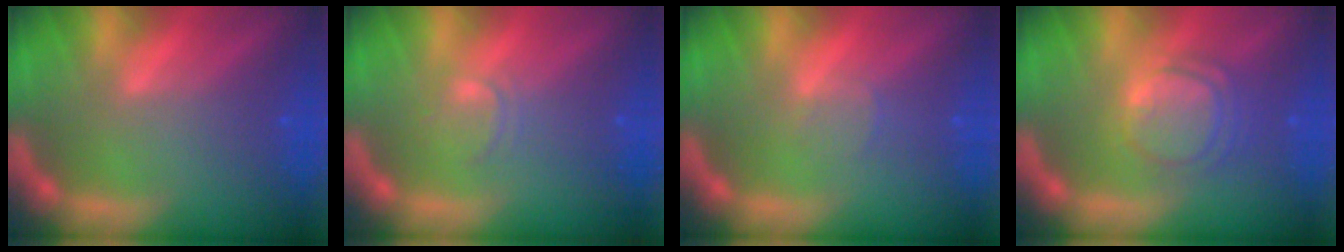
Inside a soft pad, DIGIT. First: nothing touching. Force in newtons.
{"total": 1.4}
{"total": 1.0}
{"total": 5.1}